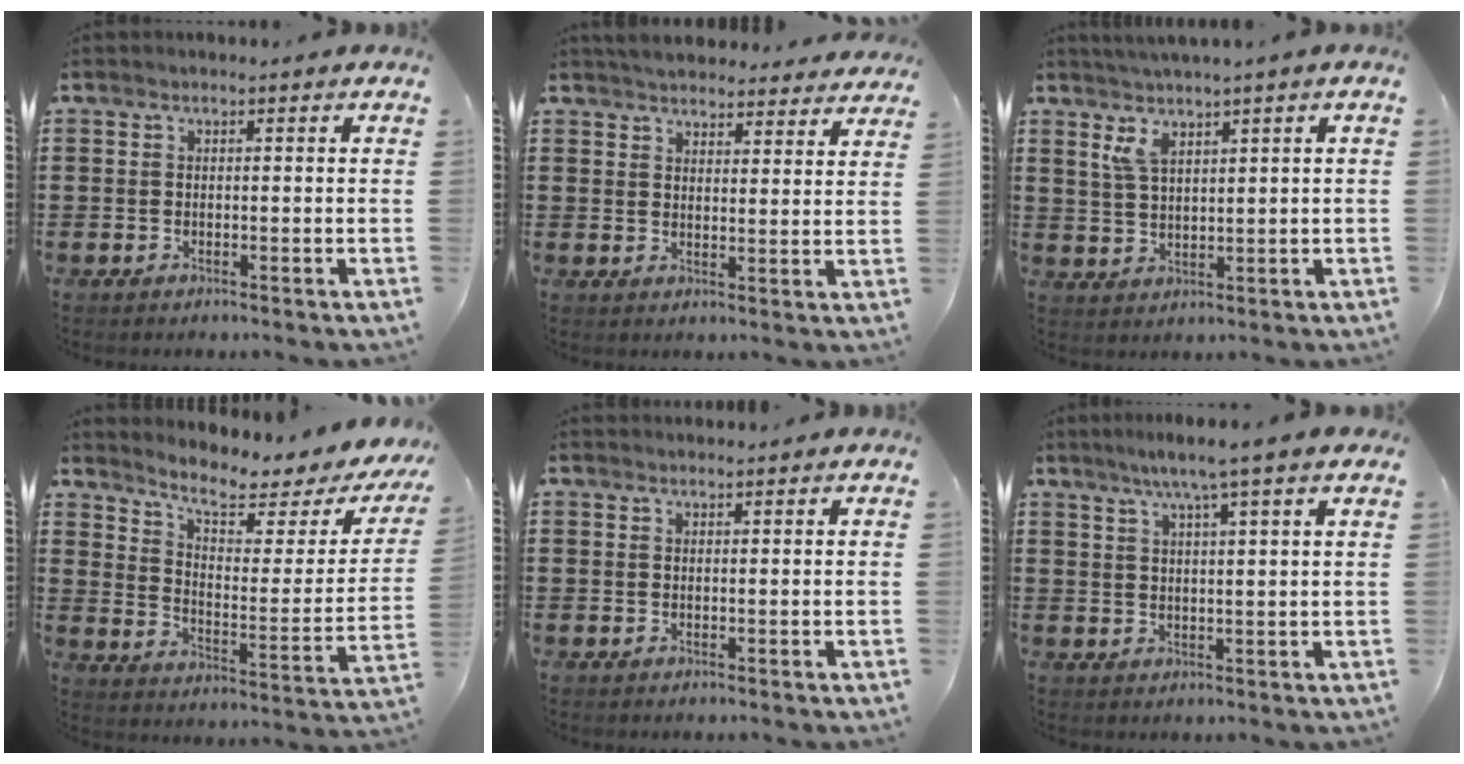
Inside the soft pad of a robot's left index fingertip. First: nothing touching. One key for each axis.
{"total": 4.1, "fx": 4.1, "fy": 0.5, "fz": 0.2, "tx": -0.018, "ty": -0.015, "tz": 0.075}
{"total": 4.1, "fx": 2.4, "fy": 0.8, "fz": 3.2, "tx": -0.069, "ty": 0.003, "tz": 0.043}
{"total": 5.8, "fx": 4.4, "fy": 1.6, "fz": 3.5, "tx": -0.076, "ty": -0.033, "tz": 0.065}
{"total": 0.9, "fx": 0.9, "fy": 0.1, "fz": 0.0, "tx": -0.003, "ty": -0.001, "tz": 0.018}
{"total": 5.1, "fx": 3.8, "fy": -0.6, "fz": 3.4, "tx": -0.076, "ty": -0.006, "tz": 0.063}